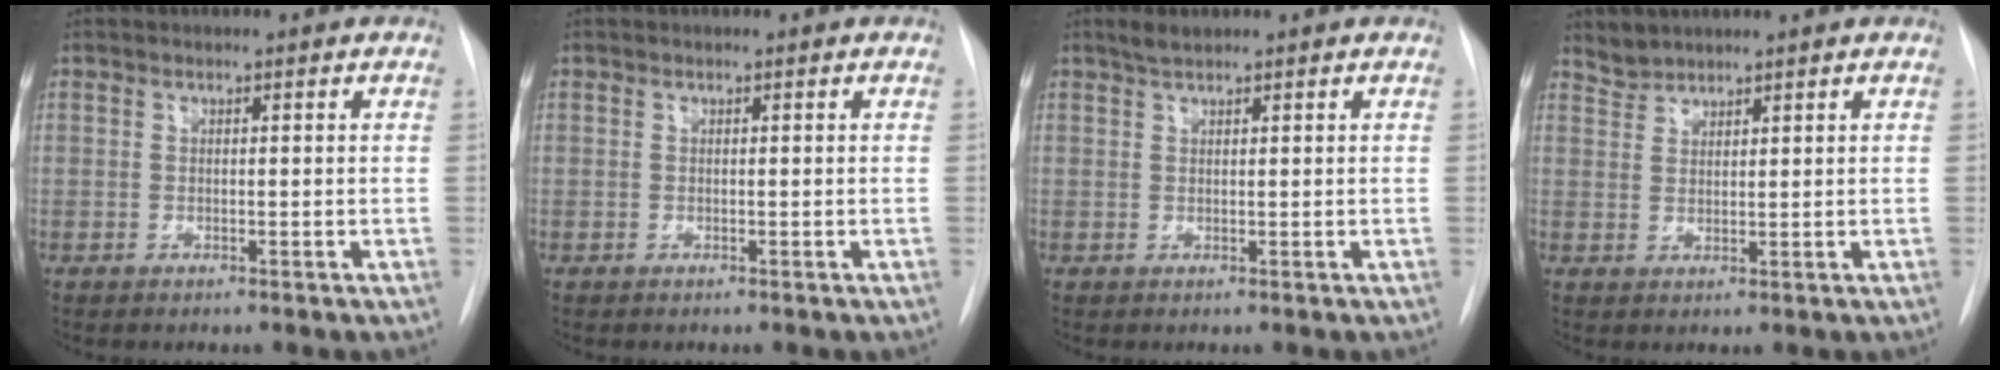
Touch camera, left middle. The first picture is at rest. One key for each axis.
{"total": 0.0}
{"total": 1.6, "fx": 1.4, "fy": 0.3, "fz": 0.8, "tx": -0.022, "ty": 0.006, "tz": 0.029}
{"total": 2.2, "fx": 2.1, "fy": 0.4, "fz": -0.4, "tx": 0.009, "ty": 0.006, "tz": 0.042}